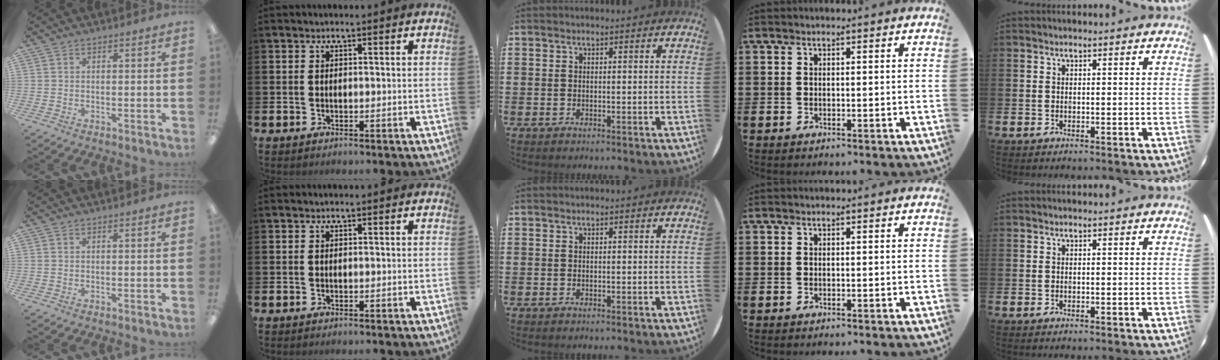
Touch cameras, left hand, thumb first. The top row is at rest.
{}